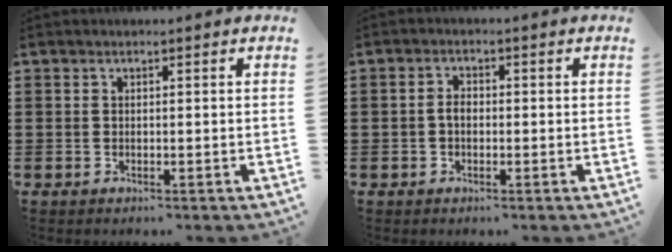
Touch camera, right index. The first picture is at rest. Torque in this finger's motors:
{"motor_torque": [0.27, 0.21, 0.13, 0.06]}